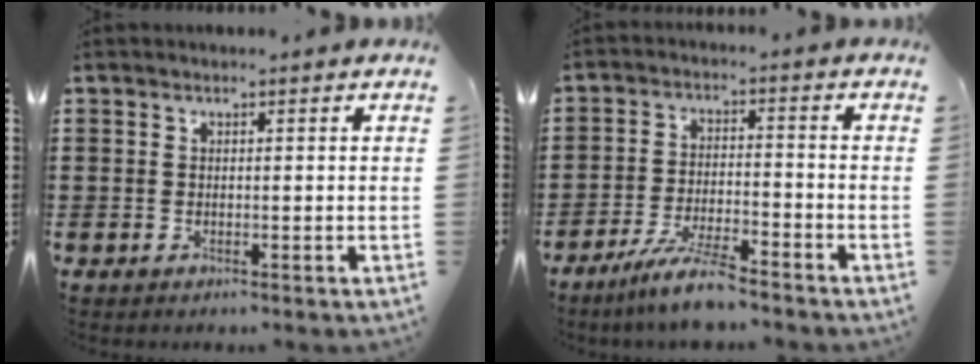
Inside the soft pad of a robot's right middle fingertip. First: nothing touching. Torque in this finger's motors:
{"motor_torque": [1.54, -0.61, 0.50, 0.17]}